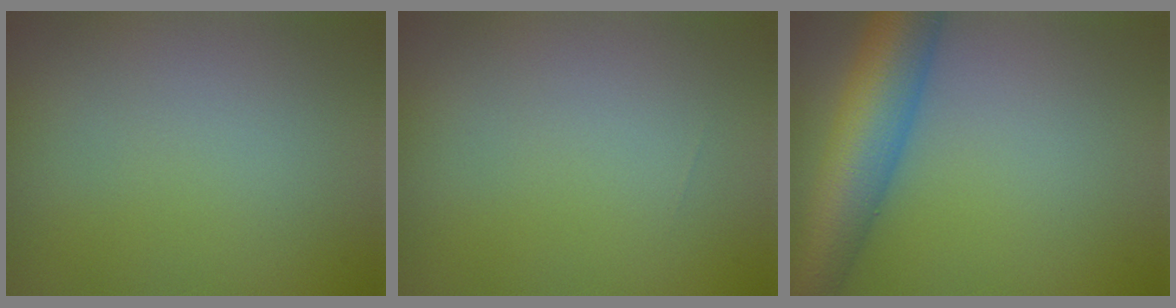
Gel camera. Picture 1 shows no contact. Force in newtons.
{"total": 0.0}
{"total": 8.8, "press": 8.8, "slide": 0.2}